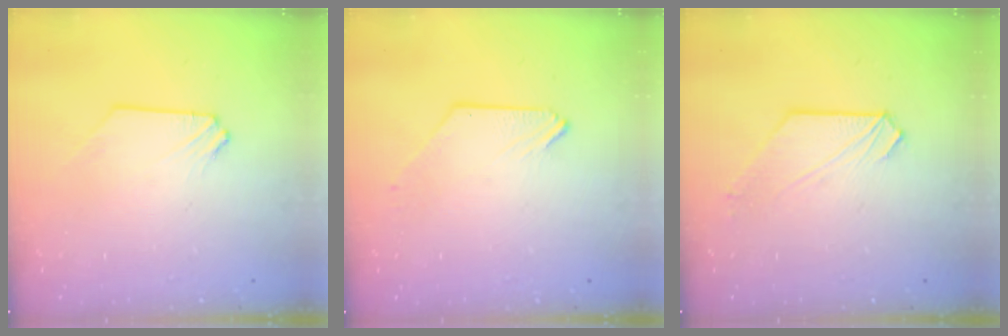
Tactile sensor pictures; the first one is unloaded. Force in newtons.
{"total": 0.0}
{"total": 2.2, "press": 2.2, "slide": 0.3}